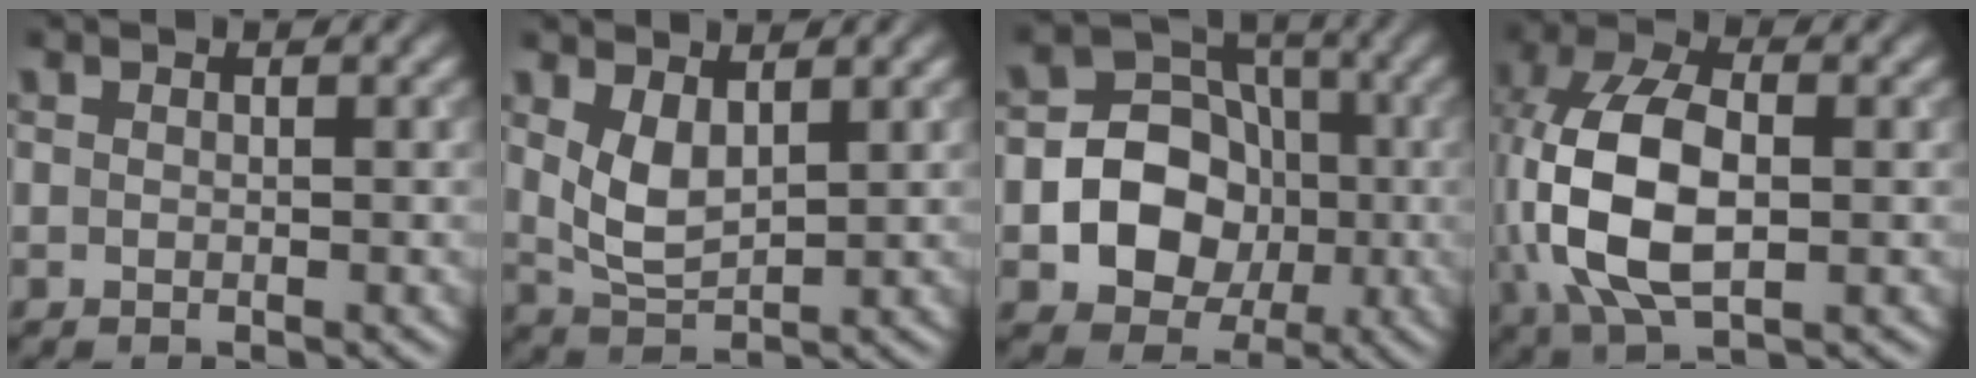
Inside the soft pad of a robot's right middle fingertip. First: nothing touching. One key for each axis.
{"total": 3.4, "fx": 1.3, "fy": 1.7, "fz": 2.6, "tx": -0.062, "ty": -0.005, "tz": 0.033}
{"total": 8.9, "fx": -1.5, "fy": 7.6, "fz": 4.3, "tx": -0.053, "ty": 0.003, "tz": -0.050}
{"total": 10.1, "fx": -0.4, "fy": 5.5, "fz": 8.4, "tx": -0.188, "ty": 0.002, "tz": -0.008}